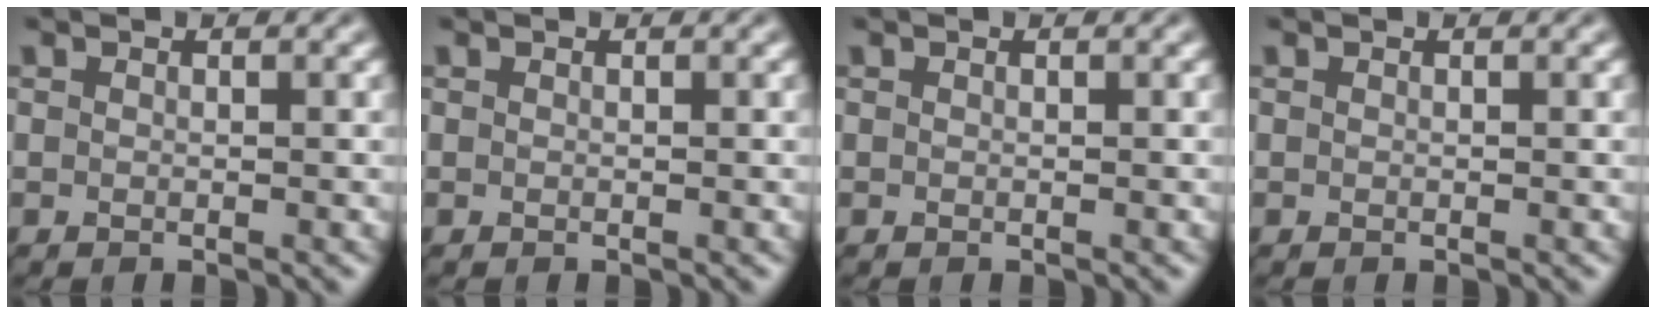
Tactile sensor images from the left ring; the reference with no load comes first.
{"total": 0.0}
{"total": 0.0}
{"total": 0.0}